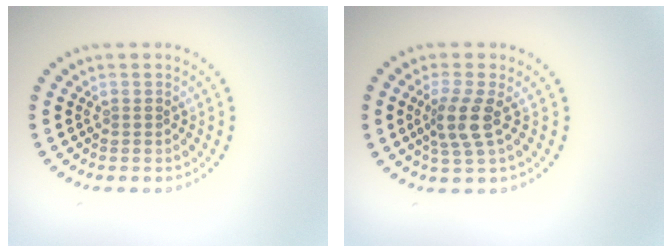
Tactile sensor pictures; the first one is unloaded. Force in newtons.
{"total": 2.9, "press": 2.3, "slide": 1.8}